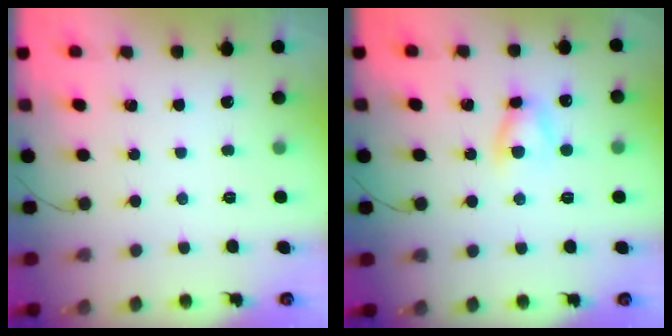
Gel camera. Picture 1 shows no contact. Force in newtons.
{"total": 5.6, "press": 5.6, "slide": 0.7}